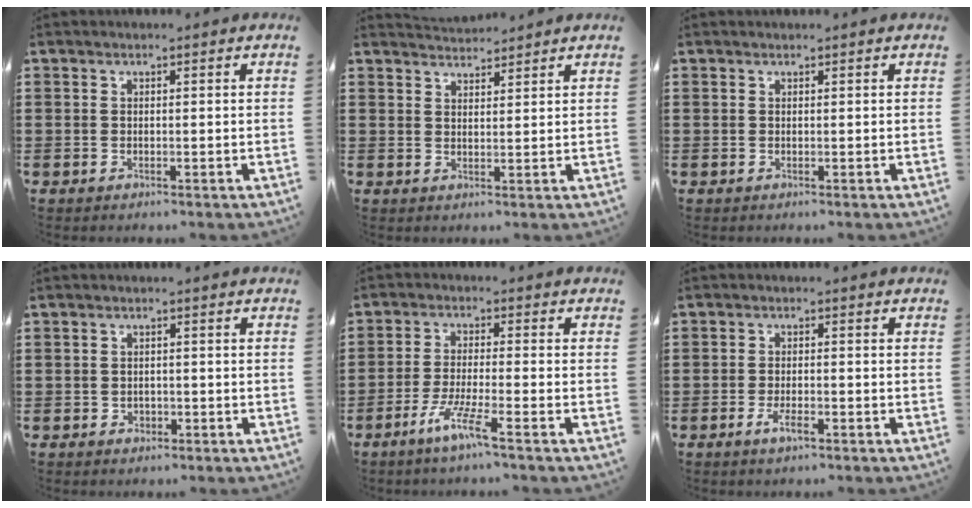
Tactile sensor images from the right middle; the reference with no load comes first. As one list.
[{"total": 2.8, "force": [2.8, 0.2, 0.0], "torque": [0.001, -0.005, 0.051]}, {"total": 0.0}, {"total": 1.1, "force": [-0.5, 0.8, 0.4], "torque": [-0.011, 0.001, -0.011]}, {"total": 5.8, "force": [-3.9, 0.0, 4.3], "torque": [-0.089, -0.009, -0.072]}, {"total": 2.9, "force": [-1.5, 0.8, 2.3], "torque": [-0.046, -0.002, -0.029]}]